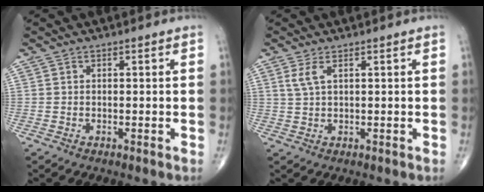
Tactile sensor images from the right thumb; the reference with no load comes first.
{"total": 2.5, "force": [1.2, 0.8, 2.1], "torque": [-0.054, 0.004, 0.033]}